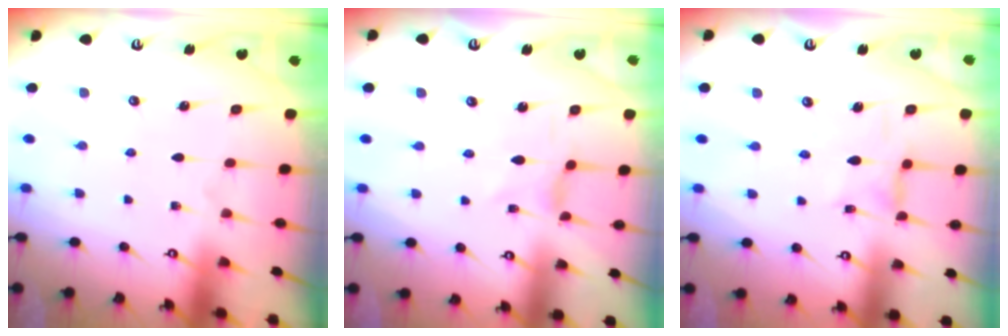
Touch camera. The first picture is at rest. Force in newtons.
{"total": 1.0, "press": 1.0, "slide": 0.2}
{"total": 2.4, "press": 2.3, "slide": 0.3}